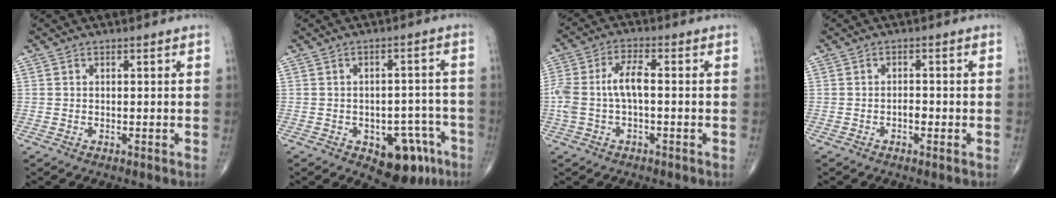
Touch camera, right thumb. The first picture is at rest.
{"total": 10.8, "force": [-5.4, 6.0, 7.1], "torque": [-0.046, 0.037, -0.063]}
{"total": 6.5, "force": [-0.4, 2.6, 5.9], "torque": [-0.148, 0.024, -0.007]}
{"total": 1.5, "force": [-0.6, 0.7, 1.2], "torque": [-0.011, 0.003, -0.012]}